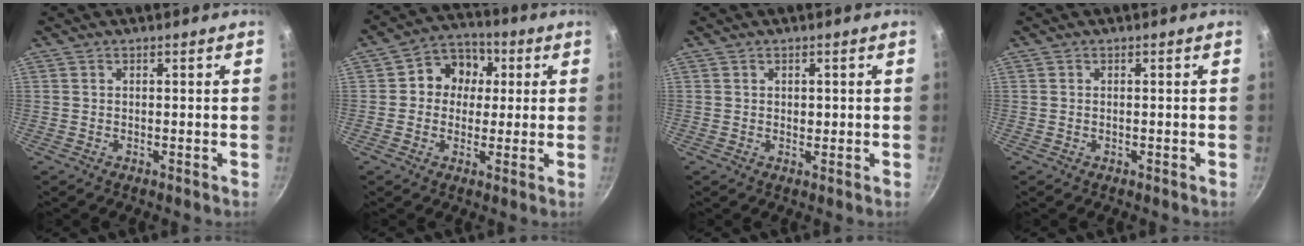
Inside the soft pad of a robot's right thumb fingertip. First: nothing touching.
{"total": 9.5, "force": [1.4, 7.9, 5.1], "torque": [-0.036, 0.016, 0.010]}
{"total": 1.3, "force": [0.3, 1.0, 0.8], "torque": [0.000, 0.000, 0.004]}
{"total": 0.0}